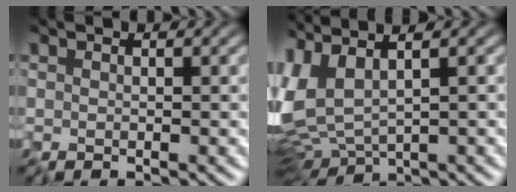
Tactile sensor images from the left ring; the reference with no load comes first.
{"total": 6.2, "force": [0.8, 2.2, 5.7], "torque": [-0.137, -0.007, 0.024]}